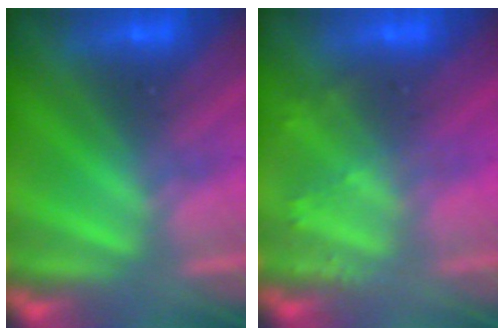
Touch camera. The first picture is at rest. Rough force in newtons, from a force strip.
{"total": 2.2}